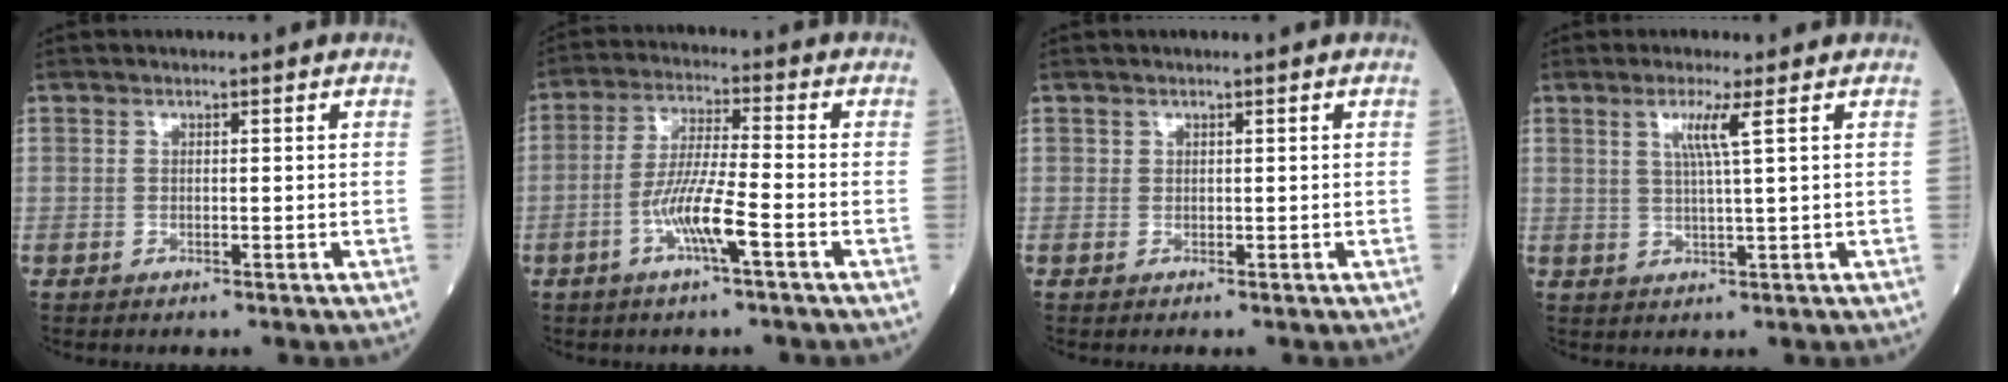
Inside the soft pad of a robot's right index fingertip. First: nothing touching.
{"total": 7.8, "force": [-3.1, 0.0, 7.1], "torque": [-0.143, -0.002, -0.062]}
{"total": 0.0}
{"total": 3.7, "force": [1.5, -0.9, 3.3], "torque": [-0.067, -0.002, 0.029]}